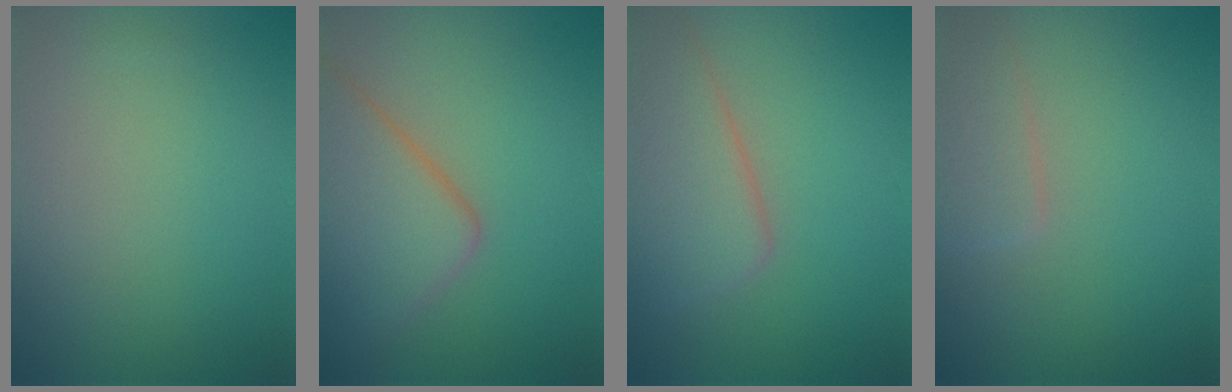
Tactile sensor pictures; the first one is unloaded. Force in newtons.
{"total": 6.6, "press": 6.6, "slide": 0.4}
{"total": 5.6, "press": 5.6, "slide": 0.2}
{"total": 2.0, "press": 2.0, "slide": 0.1}